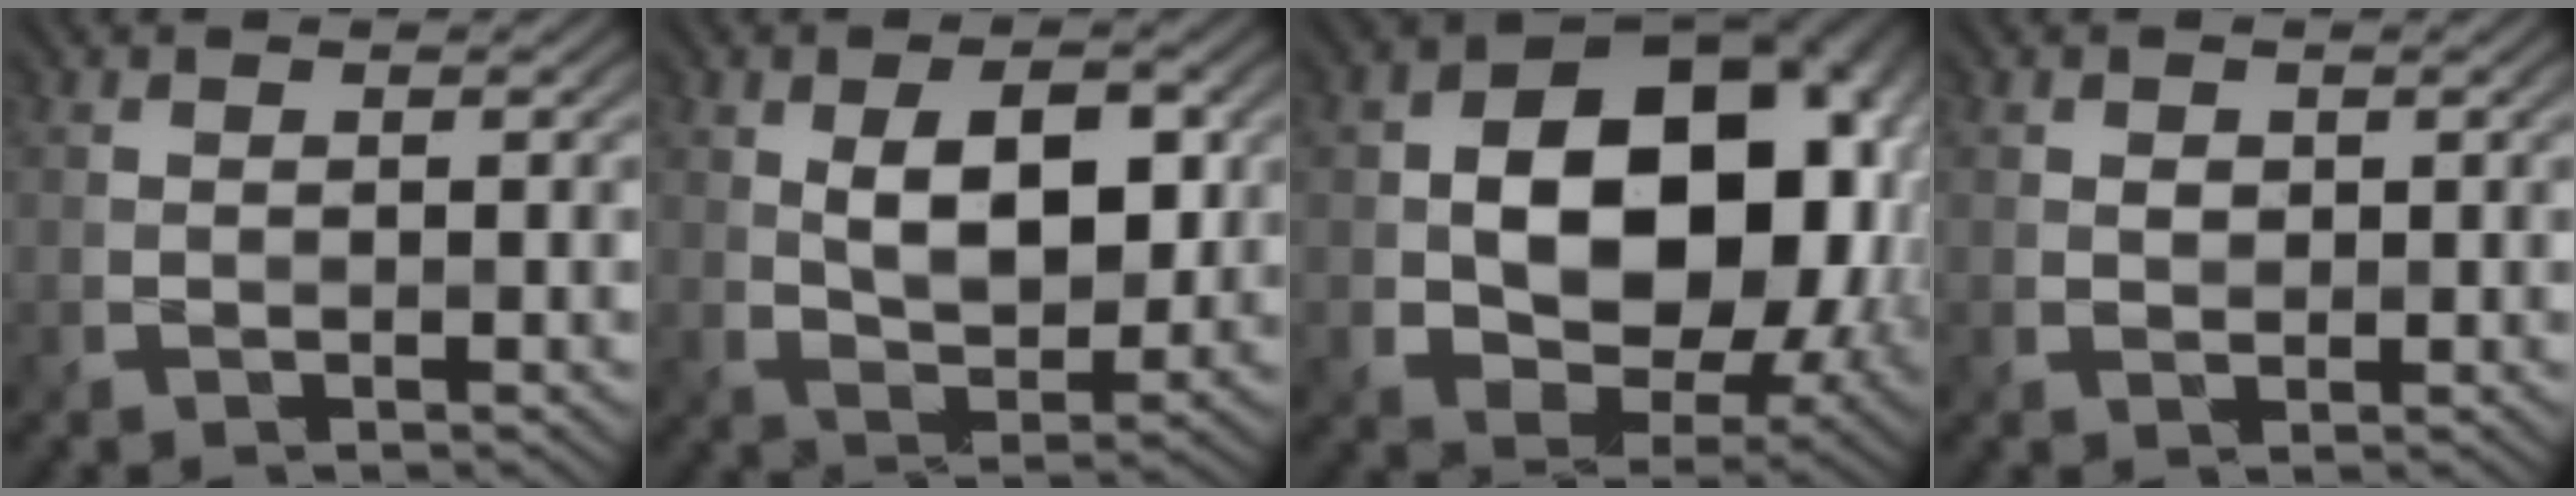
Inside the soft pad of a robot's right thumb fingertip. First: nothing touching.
{"total": 7.8, "force": [1.7, 4.3, 6.2], "torque": [-0.106, -0.004, 0.034]}
{"total": 16.4, "force": [0.7, 11.8, 11.4], "torque": [-0.161, -0.016, 0.031]}
{"total": 0.8, "force": [0.4, 0.7, 0.0], "torque": [-0.005, -0.006, 0.014]}